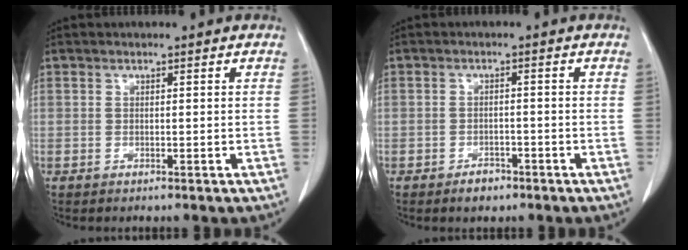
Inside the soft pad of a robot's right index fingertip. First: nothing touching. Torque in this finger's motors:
{"motor_torque": [-0.65, -0.39, -0.25, -0.15]}